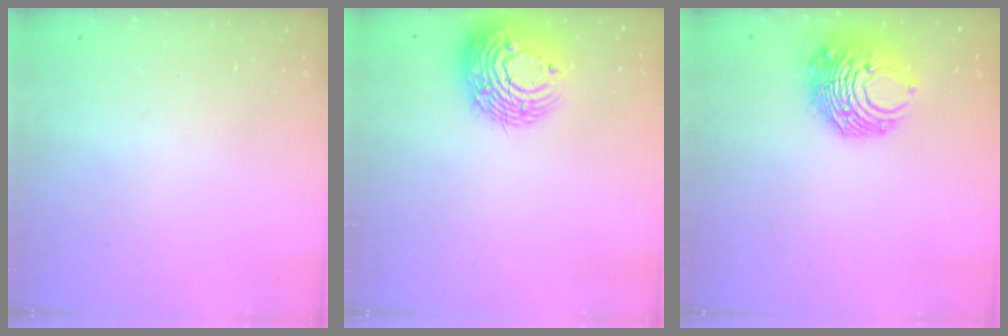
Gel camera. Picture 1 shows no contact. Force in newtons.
{"total": 13.2, "press": 13.1, "slide": 1.4}
{"total": 10.4, "press": 10.4, "slide": 0.6}